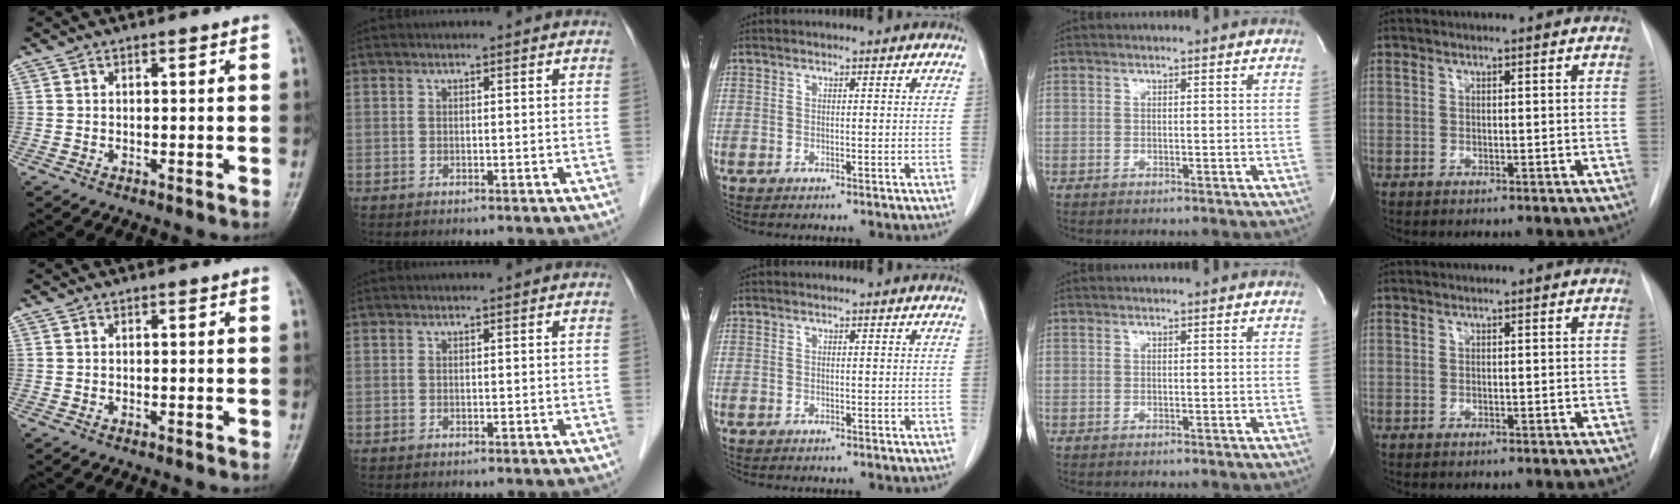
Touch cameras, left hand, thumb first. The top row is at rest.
{}